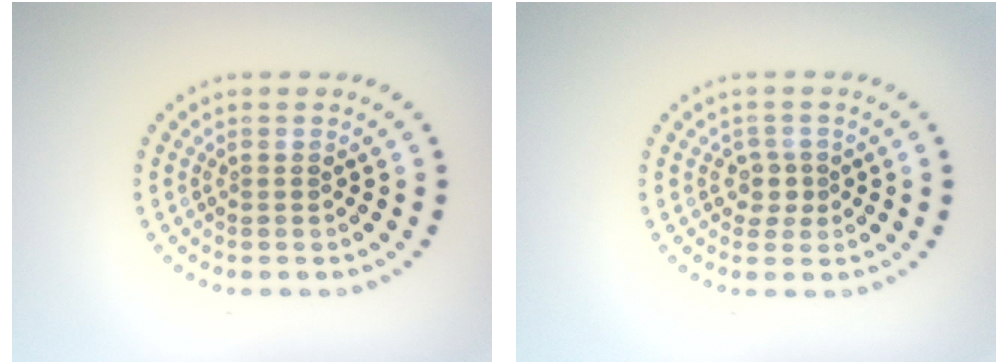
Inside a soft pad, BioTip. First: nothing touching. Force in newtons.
{"total": 1.6, "press": 1.3, "slide": 1.0}